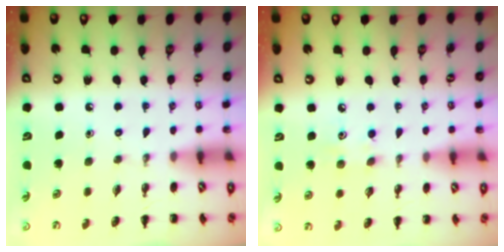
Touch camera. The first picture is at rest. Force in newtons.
{"total": 4.6, "press": 4.5, "slide": 1.2}